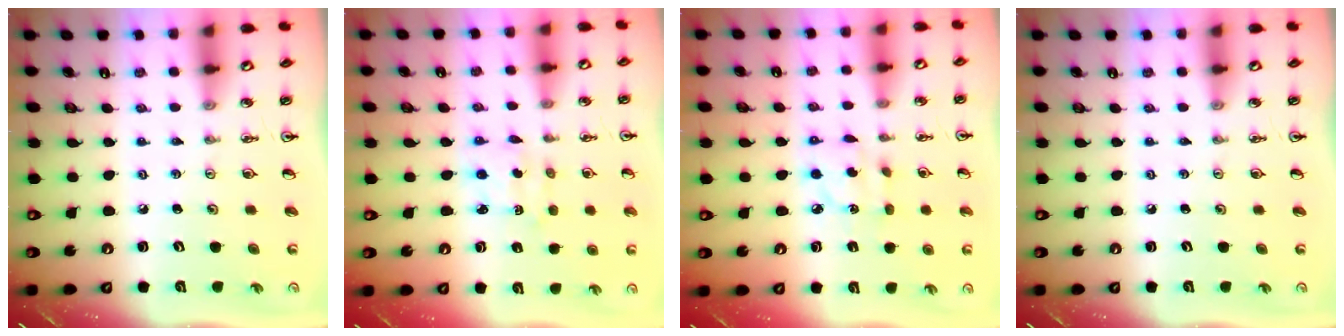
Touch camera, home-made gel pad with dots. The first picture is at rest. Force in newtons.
{"total": 2.0, "press": 1.9, "slide": 0.5}
{"total": 4.9, "press": 4.9, "slide": 0.2}
{"total": 0.0}